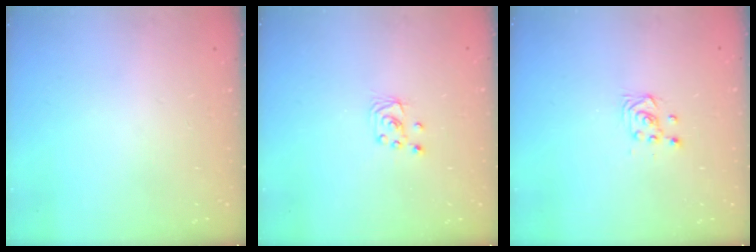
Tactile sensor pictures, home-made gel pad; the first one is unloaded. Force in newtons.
{"total": 3.0, "press": 3.0, "slide": 0.2}
{"total": 3.7, "press": 3.5, "slide": 1.1}